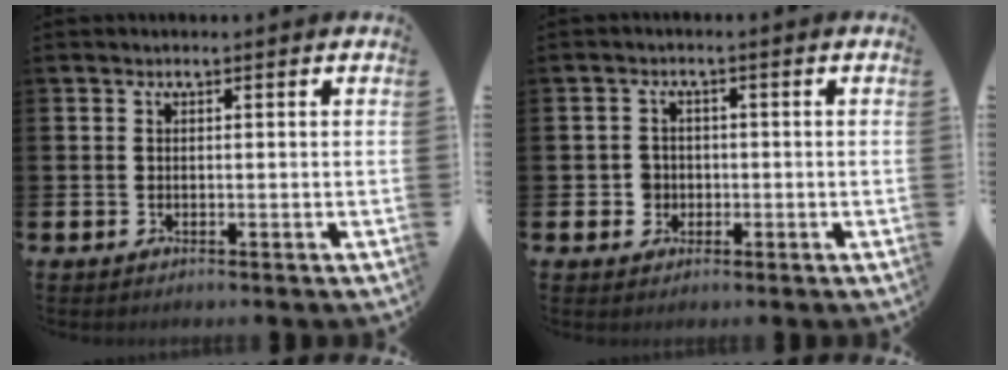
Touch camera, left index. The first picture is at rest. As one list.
[{"total": 2.5, "force": [-0.5, 2.4, 0.2], "torque": [-0.002, 0.003, -0.018]}]